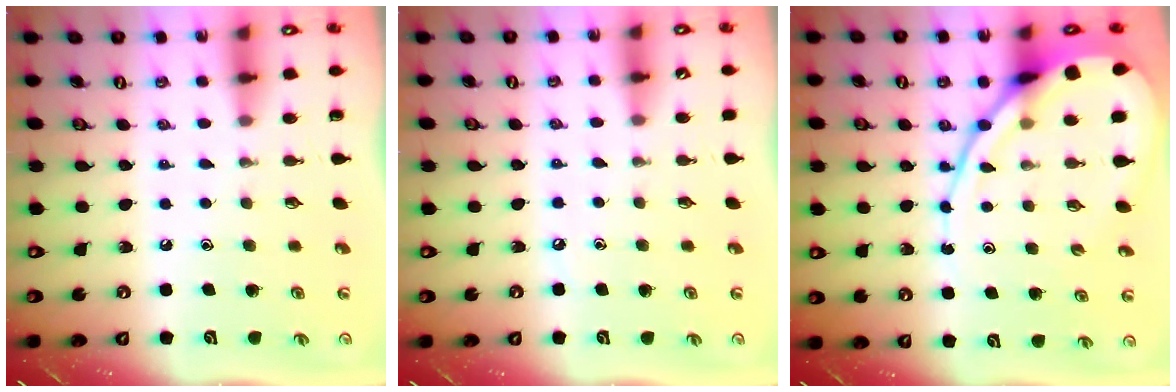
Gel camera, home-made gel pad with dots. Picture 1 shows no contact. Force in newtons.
{"total": 2.5, "press": 2.4, "slide": 0.4}
{"total": 12.7, "press": 12.6, "slide": 1.2}